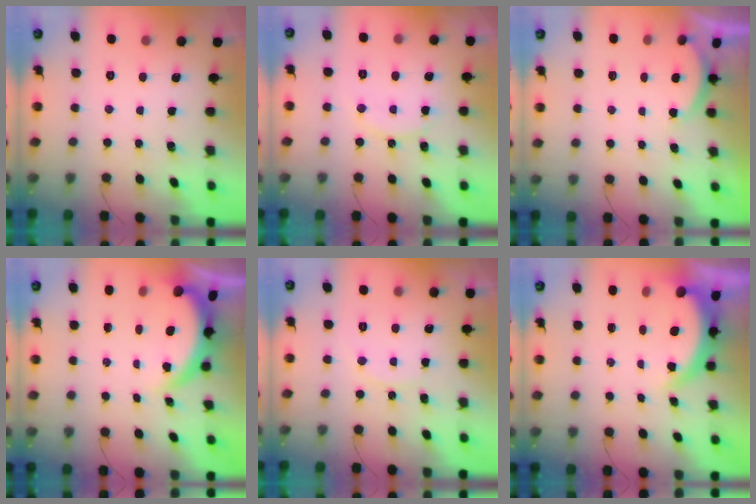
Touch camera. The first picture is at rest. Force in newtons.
{"total": 9.1, "press": 9.1, "slide": 0.6}
{"total": 1.7, "press": 1.6, "slide": 0.6}
{"total": 3.7, "press": 3.7, "slide": 0.2}
{"total": 4.4, "press": 4.4, "slide": 0.1}
{"total": 5.2, "press": 5.2, "slide": 0.7}